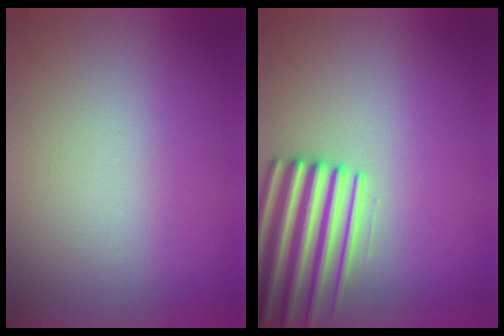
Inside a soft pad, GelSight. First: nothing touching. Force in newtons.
{"total": 5.0}